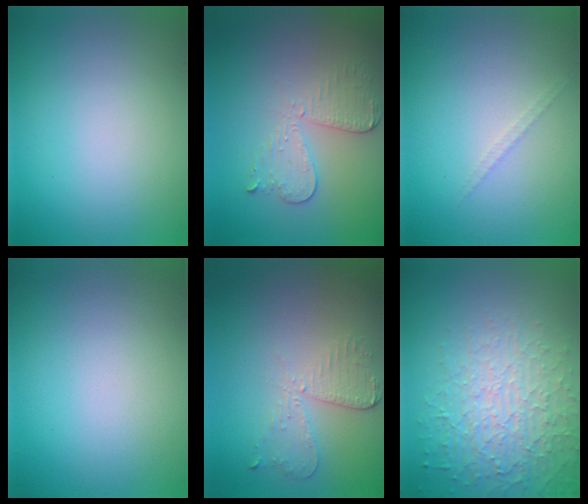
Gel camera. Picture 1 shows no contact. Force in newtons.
{"total": 2.9, "press": 2.6, "slide": 1.4}
{"total": 0.8, "press": 0.8, "slide": 0.0}
{"total": 0.0}
{"total": 2.6, "press": 2.3, "slide": 1.3}
{"total": 5.3, "press": 4.6, "slide": 2.5}